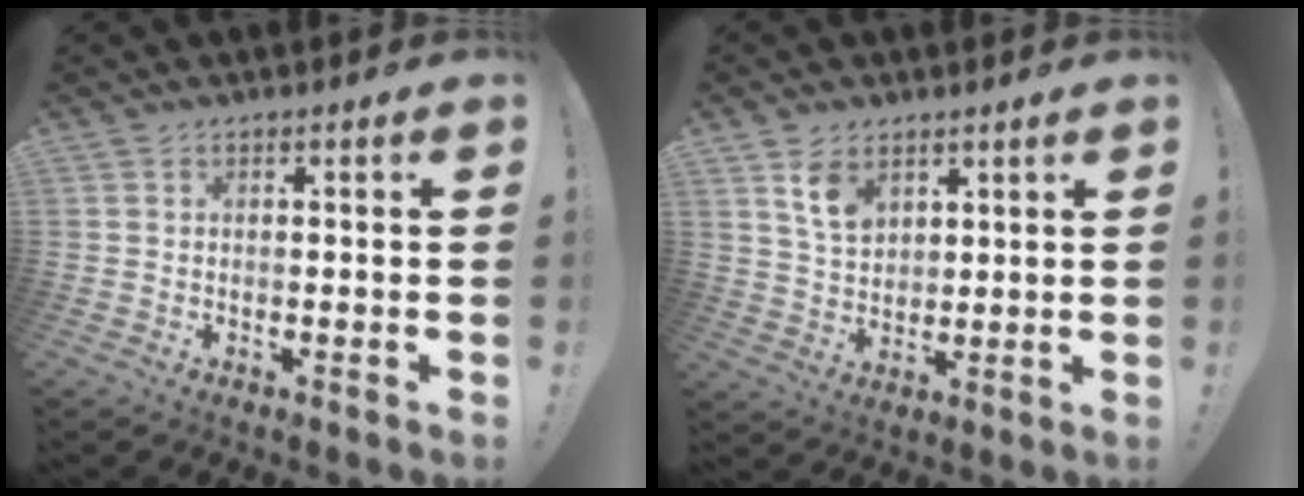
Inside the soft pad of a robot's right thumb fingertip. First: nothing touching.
{"total": 8.3, "force": [4.8, 5.3, 4.0], "torque": [-0.063, -0.021, 0.091]}